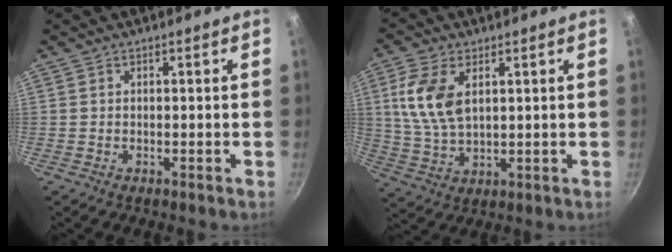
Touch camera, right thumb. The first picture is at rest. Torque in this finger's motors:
{"motor_torque": [-0.72, 0.98, 1.28, -0.17, 0.18]}